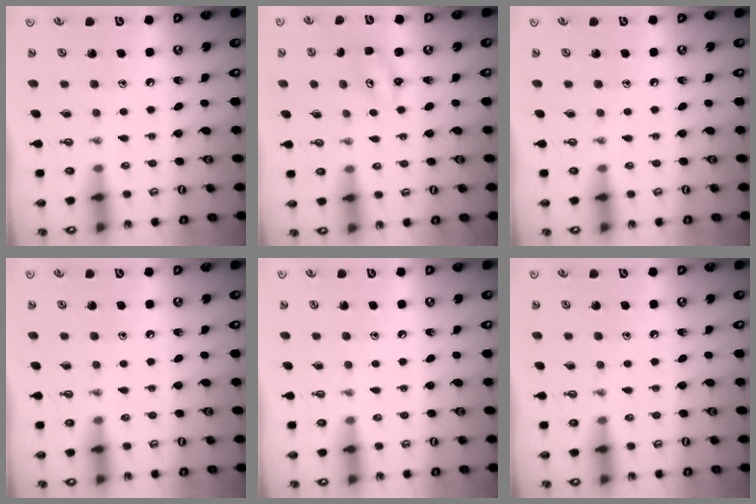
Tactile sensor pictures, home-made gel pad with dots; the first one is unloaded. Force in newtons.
{"total": 2.7, "press": 2.7, "slide": 0.3}
{"total": 0.0}
{"total": 0.0}
{"total": 0.0}
{"total": 0.0}